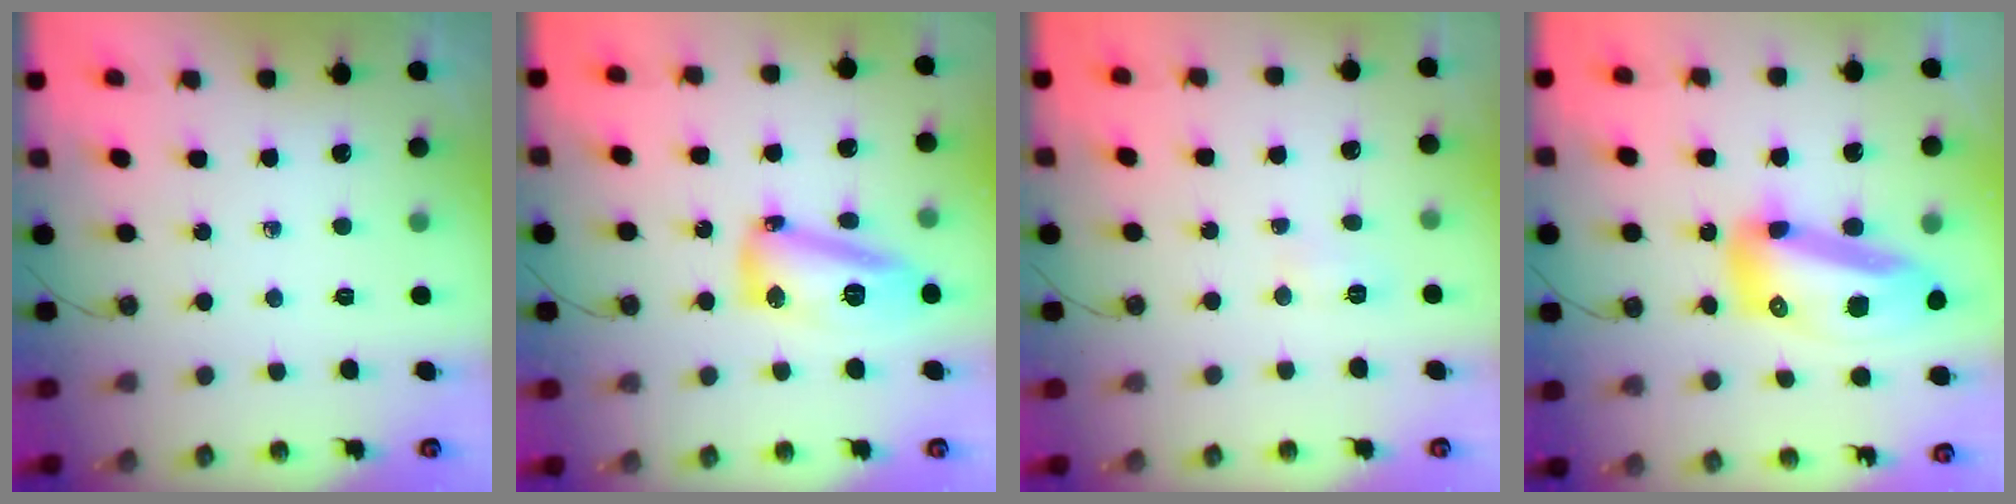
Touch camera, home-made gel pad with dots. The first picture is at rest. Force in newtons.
{"total": 13.0, "press": 12.9, "slide": 1.2}
{"total": 4.3, "press": 4.3, "slide": 0.6}
{"total": 19.0, "press": 18.8, "slide": 2.4}